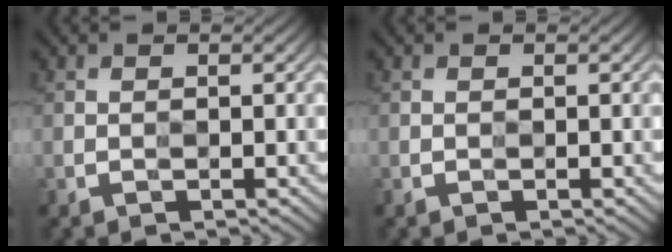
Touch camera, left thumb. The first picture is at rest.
{"total": 0.0}